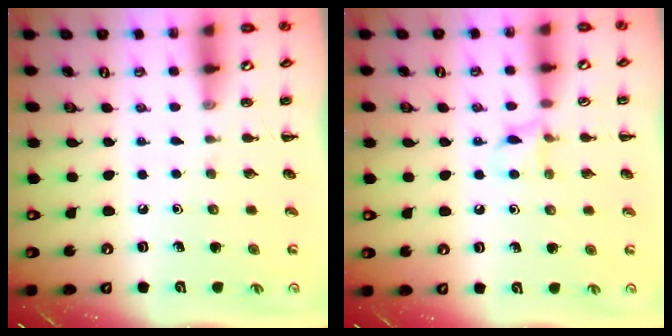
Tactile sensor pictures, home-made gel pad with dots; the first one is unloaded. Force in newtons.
{"total": 6.3, "press": 6.0, "slide": 1.8}